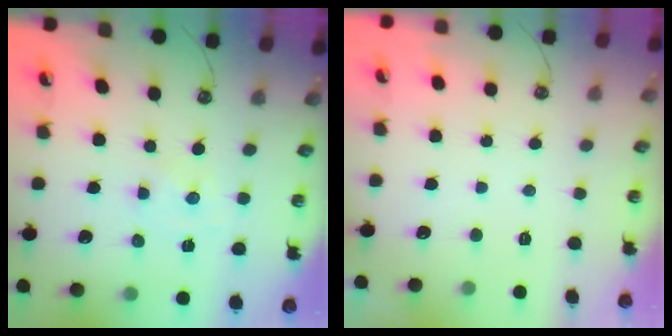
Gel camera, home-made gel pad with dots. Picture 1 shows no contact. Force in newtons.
{"total": 0.0}